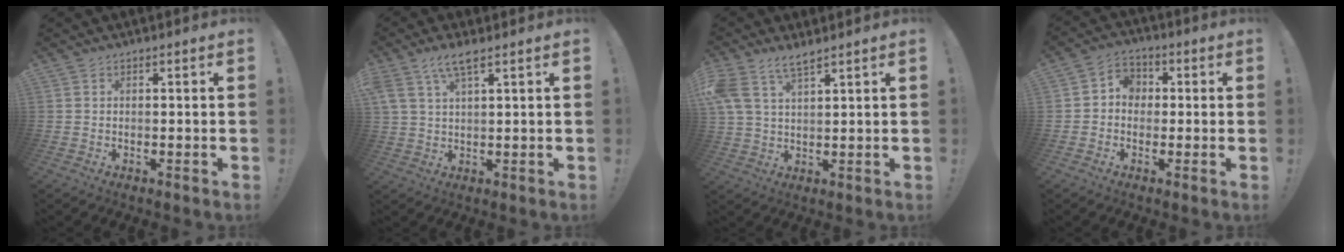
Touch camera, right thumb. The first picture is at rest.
{"total": 6.1, "force": [3.8, 1.5, 4.5], "torque": [-0.084, -0.012, 0.071]}
{"total": 6.6, "force": [4.9, 2.2, 3.7], "torque": [-0.075, -0.017, 0.095]}
{"total": 5.4, "force": [-1.0, 4.9, 2.1], "torque": [-0.032, 0.019, -0.016]}